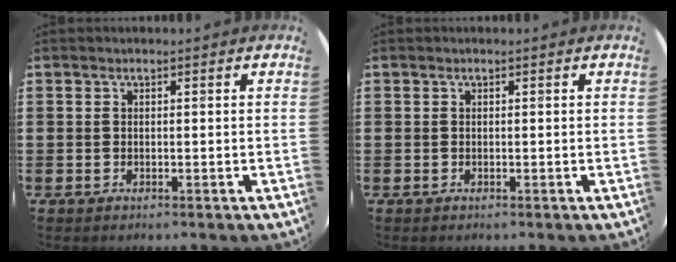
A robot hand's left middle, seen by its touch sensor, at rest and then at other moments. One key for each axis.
{"total": 0.0}